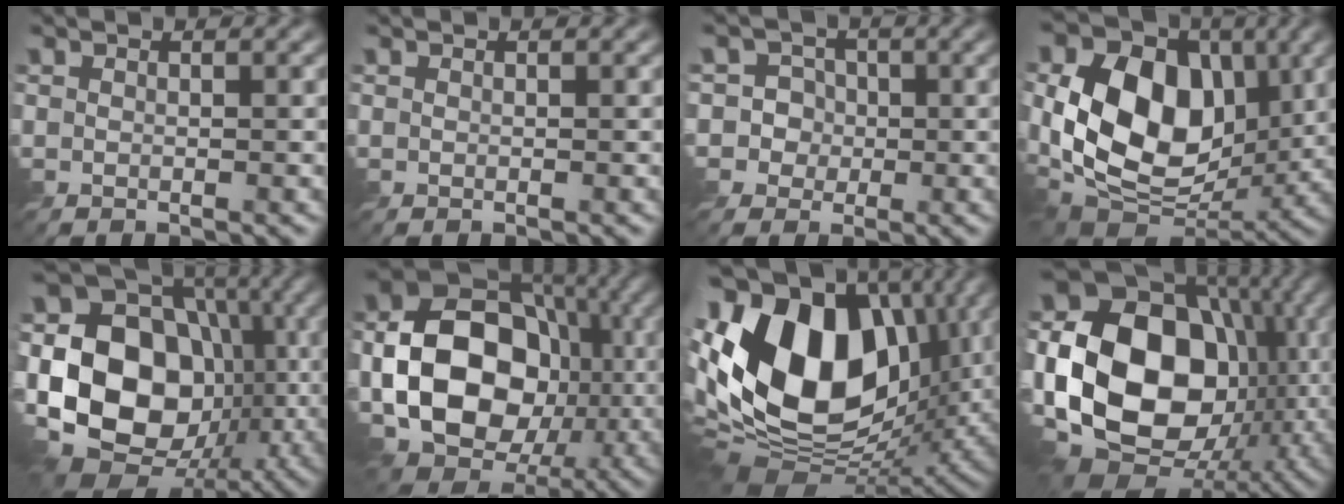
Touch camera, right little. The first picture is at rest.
{"total": 0.0}
{"total": 3.7, "force": [-0.2, 3.6, 0.9], "torque": [-0.005, 0.008, -0.010]}
{"total": 14.2, "force": [1.1, 10.0, 10.1], "torque": [-0.166, -0.003, 0.015]}
{"total": 19.5, "force": [-2.4, 15.1, 12.1], "torque": [-0.218, 0.012, -0.067]}
{"total": 15.9, "force": [-3.5, 11.9, 10.0], "torque": [-0.159, -0.004, -0.061]}
{"total": 18.1, "force": [1.5, 12.2, 13.2], "torque": [-0.274, 0.010, 0.016]}
{"total": 21.1, "force": [-0.9, 15.5, 14.2], "torque": [-0.300, -0.002, -0.017]}